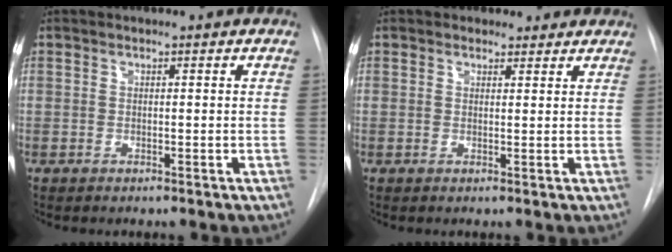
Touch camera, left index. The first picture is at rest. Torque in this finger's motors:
{"motor_torque": [0.41, -0.34, 0.00, 0.01]}